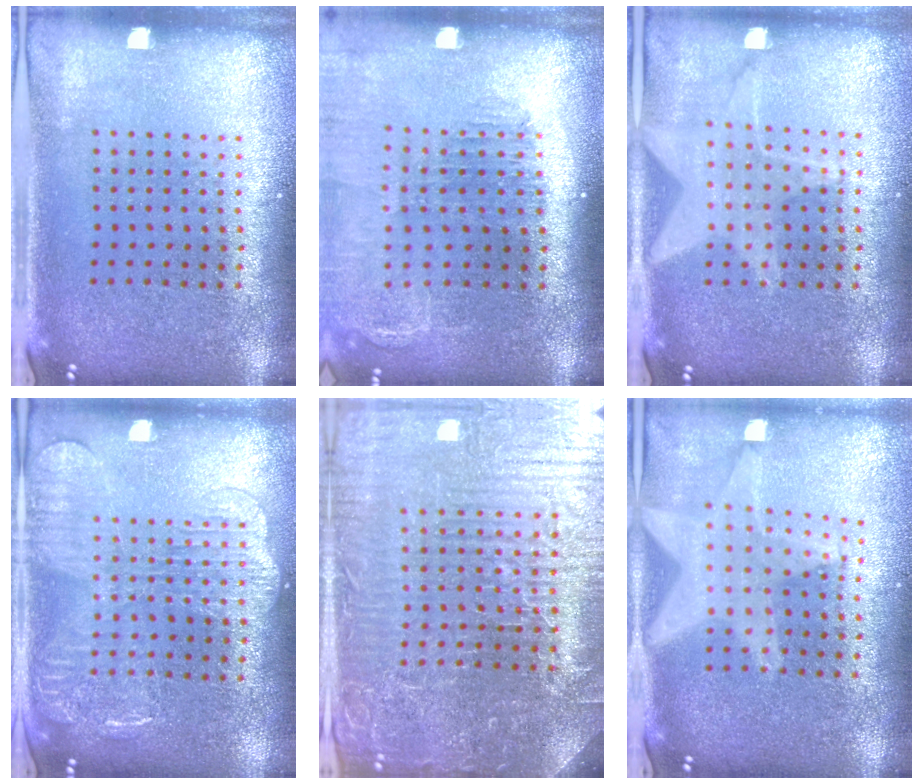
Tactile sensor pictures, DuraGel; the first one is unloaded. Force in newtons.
{"total": 1.4, "press": 1.4, "slide": 0.2}
{"total": 1.4, "press": 1.4, "slide": 0.1}
{"total": 2.0, "press": 2.0, "slide": 0.4}
{"total": 6.2, "press": 5.6, "slide": 2.5}
{"total": 2.3, "press": 1.9, "slide": 1.3}